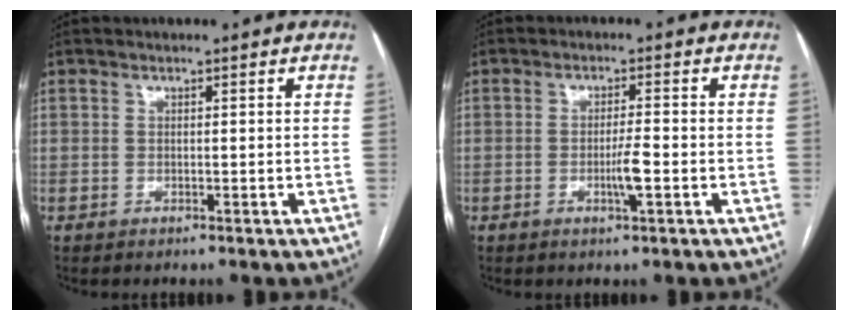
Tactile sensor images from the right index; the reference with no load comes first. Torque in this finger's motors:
{"motor_torque": [0.71, 0.24, 0.44, 0.09]}